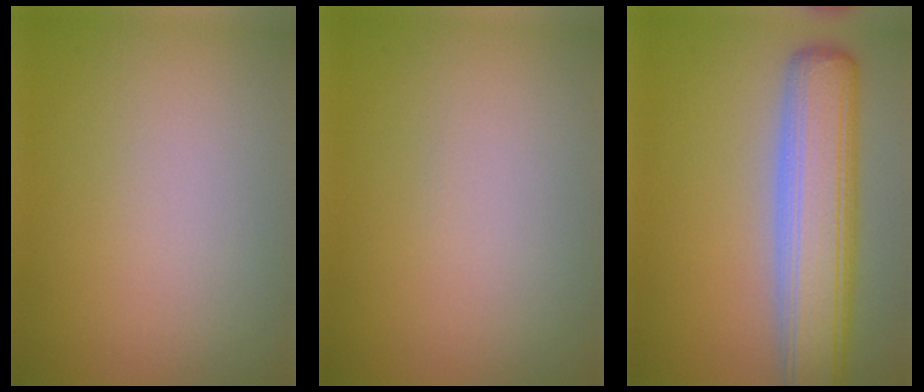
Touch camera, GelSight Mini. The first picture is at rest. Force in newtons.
{"total": 0.0}
{"total": 8.6, "press": 8.6, "slide": 0.7}